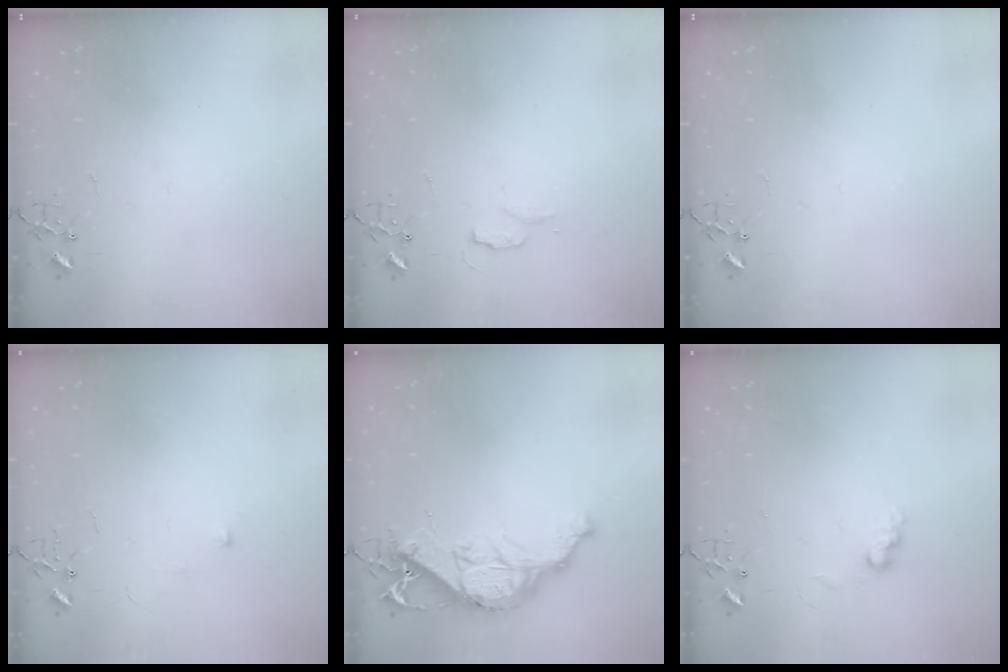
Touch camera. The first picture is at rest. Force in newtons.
{"total": 4.9, "press": 4.9, "slide": 0.6}
{"total": 0.0}
{"total": 5.4, "press": 5.3, "slide": 0.7}
{"total": 14.9, "press": 14.8, "slide": 1.0}
{"total": 6.6, "press": 6.5, "slide": 0.9}